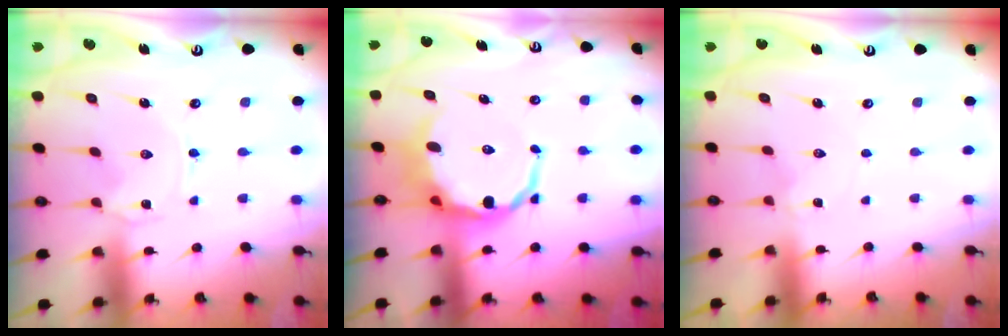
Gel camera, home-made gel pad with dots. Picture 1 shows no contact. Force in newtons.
{"total": 10.1, "press": 9.7, "slide": 2.7}
{"total": 0.8, "press": 0.7, "slide": 0.3}